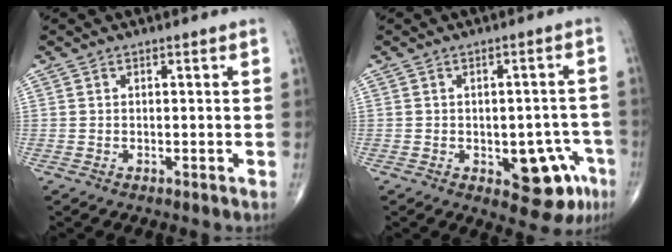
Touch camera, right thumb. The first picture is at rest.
{"total": 10.3, "force": [-4.0, 5.4, 7.9], "torque": [-0.056, 0.023, -0.040]}